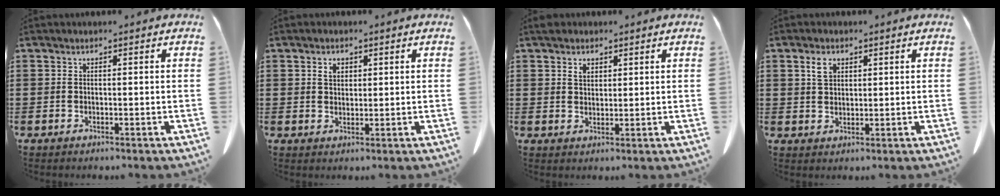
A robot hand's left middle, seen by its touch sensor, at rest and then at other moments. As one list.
[{"total": 2.0, "force": [1.0, 1.2, 1.2], "torque": [-0.019, 0.001, 0.017]}, {"total": 2.4, "force": [1.6, 1.4, 1.1], "torque": [-0.019, 0.001, 0.029]}, {"total": 2.9, "force": [1.6, 1.7, 1.8], "torque": [-0.034, 0.001, 0.028]}]